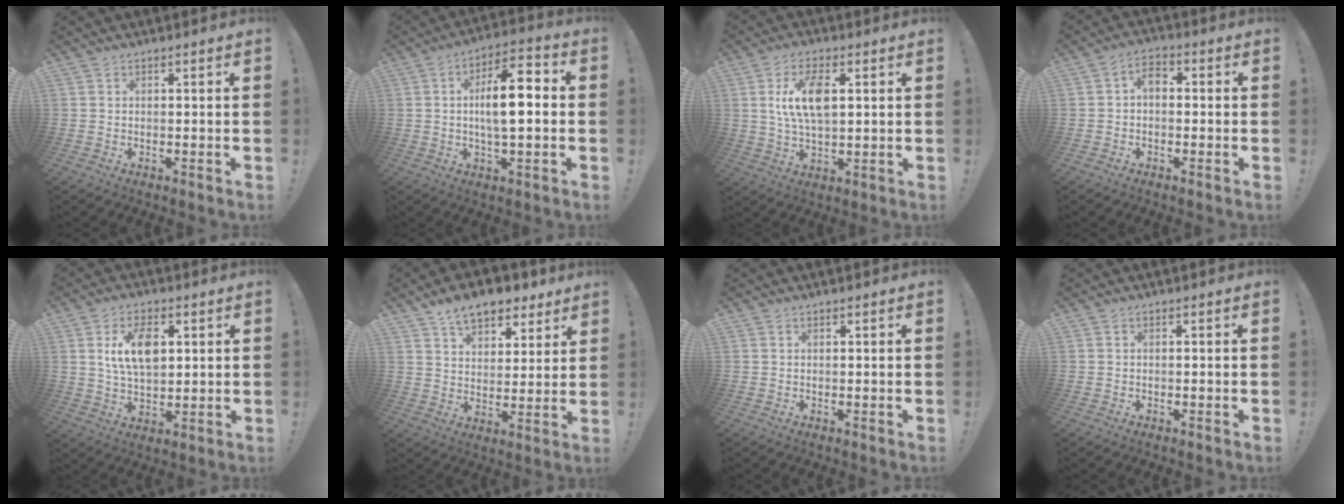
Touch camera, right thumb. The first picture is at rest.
{"total": 12.2, "force": [0.2, 4.4, 11.4], "torque": [-0.187, 0.006, -0.005]}
{"total": 10.8, "force": [2.6, 5.6, 8.9], "torque": [-0.164, 0.002, 0.043]}
{"total": 3.9, "force": [-0.6, 2.5, 3.0], "torque": [-0.059, 0.011, -0.010]}
{"total": 11.3, "force": [3.2, 6.7, 8.5], "torque": [-0.137, 0.003, 0.055]}
{"total": 10.8, "force": [7.7, 5.9, 4.8], "torque": [-0.071, -0.046, 0.142]}
{"total": 0.0}
{"total": 0.0}